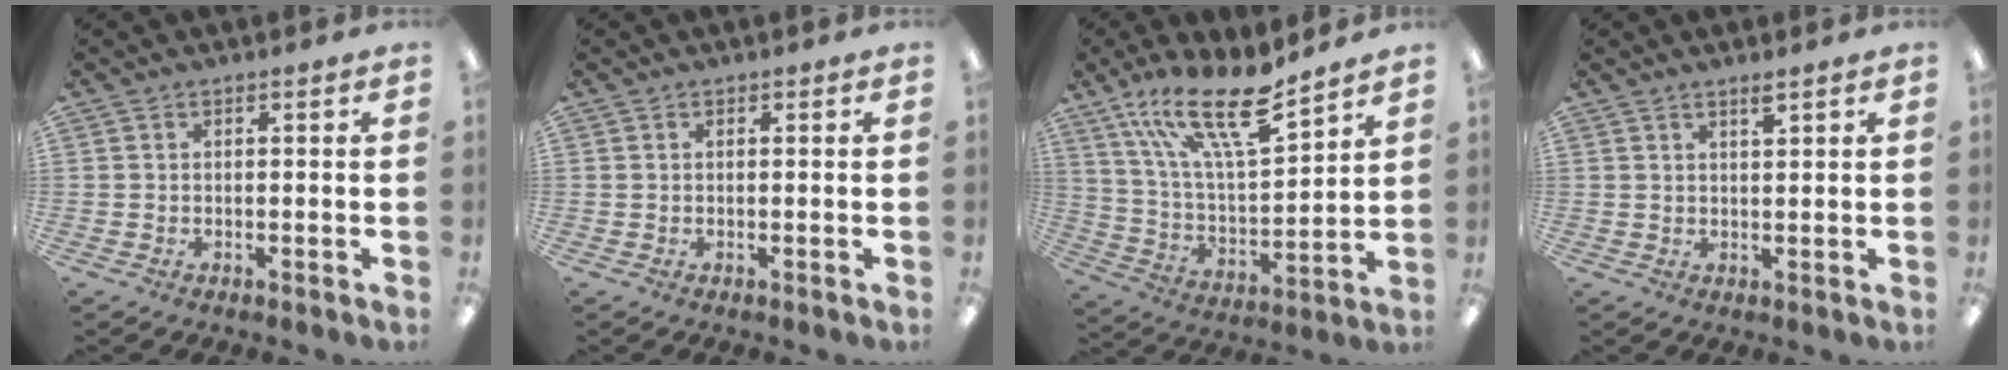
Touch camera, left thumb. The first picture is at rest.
{"total": 0.0}
{"total": 20.2, "force": [14.0, 5.9, 13.4], "torque": [-0.249, -0.085, 0.236]}
{"total": 1.9, "force": [1.6, 0.0, 1.0], "torque": [-0.014, -0.006, 0.027]}